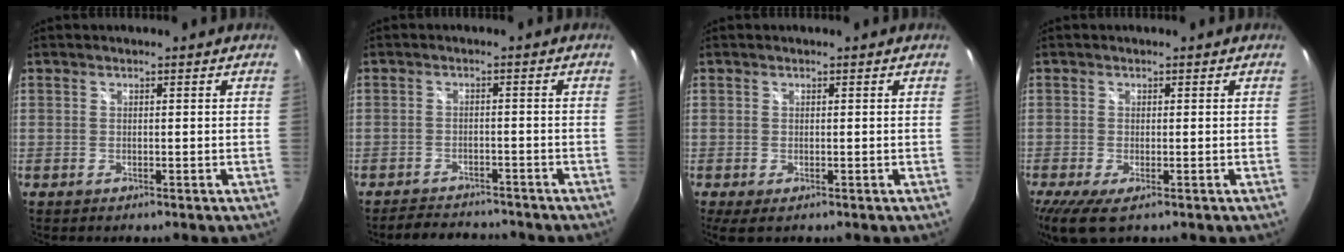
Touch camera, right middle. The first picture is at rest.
{"total": 6.2, "force": [-5.9, 1.7, 1.4], "torque": [-0.041, 0.007, -0.084]}
{"total": 1.9, "force": [-0.4, 0.5, 1.8], "torque": [-0.035, -0.008, -0.005]}
{"total": 4.5, "force": [-2.1, 1.3, 3.8], "torque": [-0.079, -0.020, -0.036]}